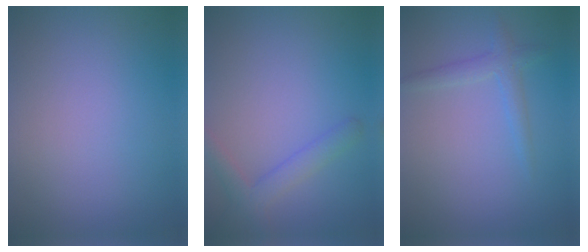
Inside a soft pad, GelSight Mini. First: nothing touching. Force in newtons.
{"total": 2.6, "press": 2.6, "slide": 0.2}
{"total": 1.8, "press": 1.8, "slide": 0.0}